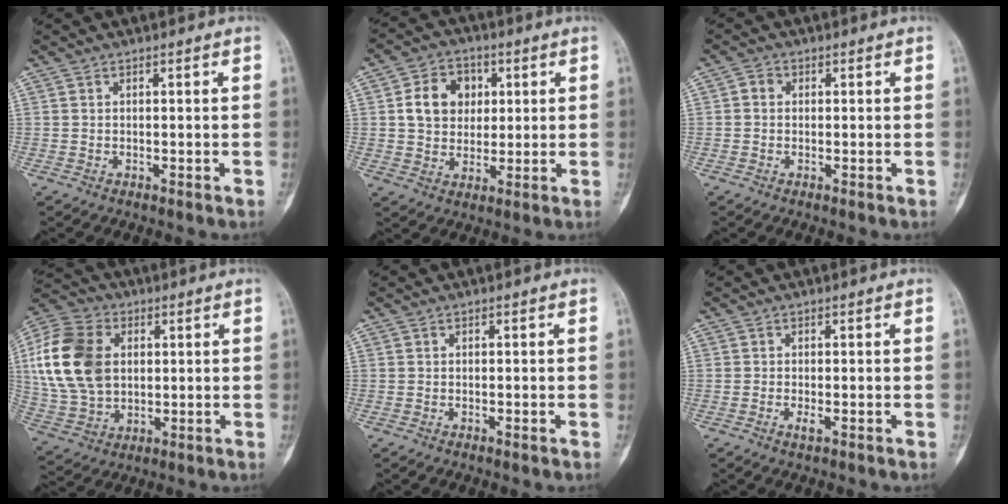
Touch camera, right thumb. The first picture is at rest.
{"total": 9.9, "force": [2.1, 8.0, 5.4], "torque": [-0.053, 0.001, 0.032]}
{"total": 1.9, "force": [0.1, 1.6, 0.9], "torque": [-0.007, 0.004, -0.003]}
{"total": 18.5, "force": [3.2, 13.2, 12.6], "torque": [-0.245, 0.004, 0.063]}
{"total": 0.8, "force": [-0.3, 0.2, 0.7], "torque": [-0.009, -0.001, -0.004]}
{"total": 1.0, "force": [-0.4, 0.1, 0.9], "torque": [-0.017, -0.005, -0.012]}